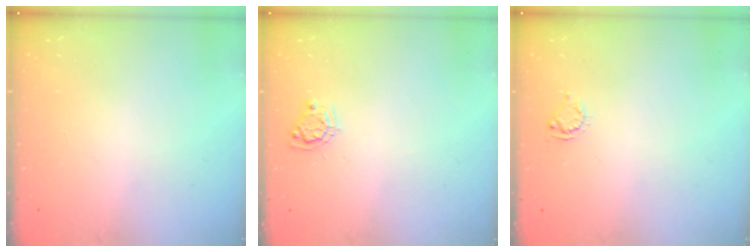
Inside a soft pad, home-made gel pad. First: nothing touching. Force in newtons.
{"total": 5.4, "press": 5.4, "slide": 0.4}
{"total": 4.1, "press": 4.1, "slide": 0.2}